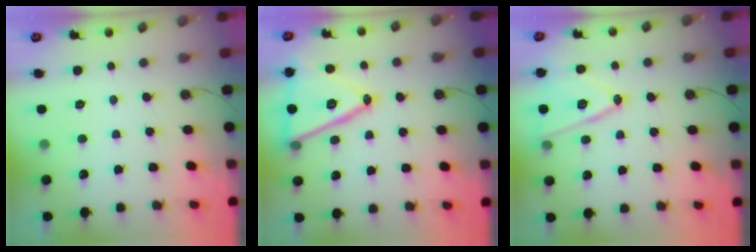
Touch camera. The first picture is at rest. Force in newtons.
{"total": 19.0, "press": 18.7, "slide": 3.4}
{"total": 13.3, "press": 13.1, "slide": 2.6}